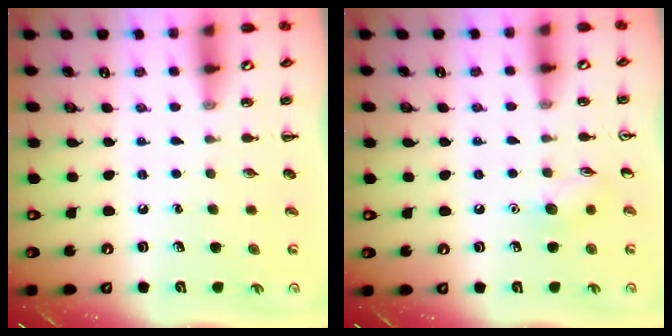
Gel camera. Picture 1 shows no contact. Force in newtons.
{"total": 6.5, "press": 6.4, "slide": 1.2}